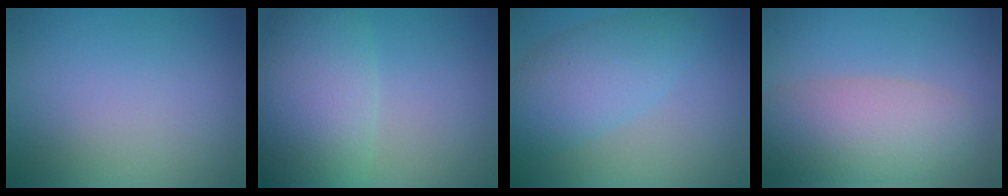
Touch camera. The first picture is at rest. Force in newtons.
{"total": 8.3, "press": 8.3, "slide": 0.4}
{"total": 5.2, "press": 5.2, "slide": 0.1}
{"total": 6.0, "press": 6.0, "slide": 0.4}